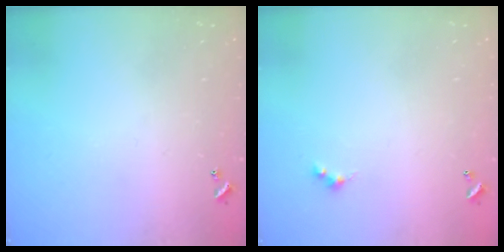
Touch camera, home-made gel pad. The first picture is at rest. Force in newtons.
{"total": 1.5, "press": 1.4, "slide": 0.3}